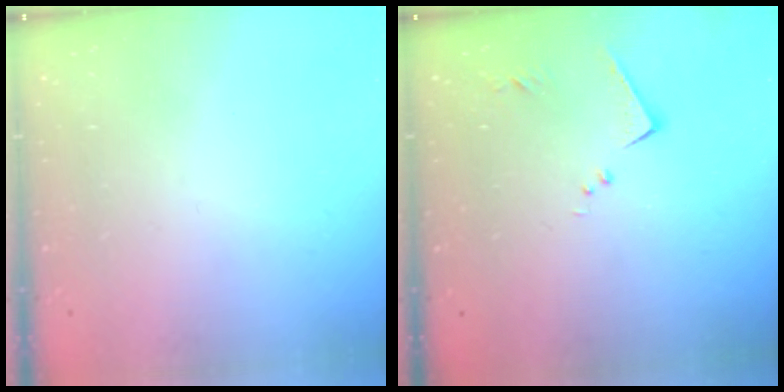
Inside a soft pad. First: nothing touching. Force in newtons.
{"total": 6.9, "press": 6.9, "slide": 0.4}